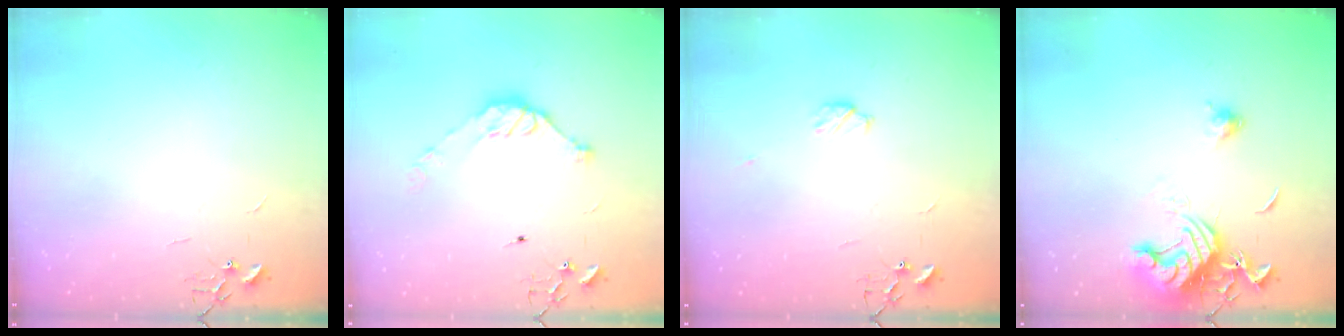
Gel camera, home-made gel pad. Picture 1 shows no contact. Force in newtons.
{"total": 9.6, "press": 9.6, "slide": 0.8}
{"total": 4.3, "press": 4.1, "slide": 1.2}
{"total": 13.8, "press": 13.7, "slide": 1.7}